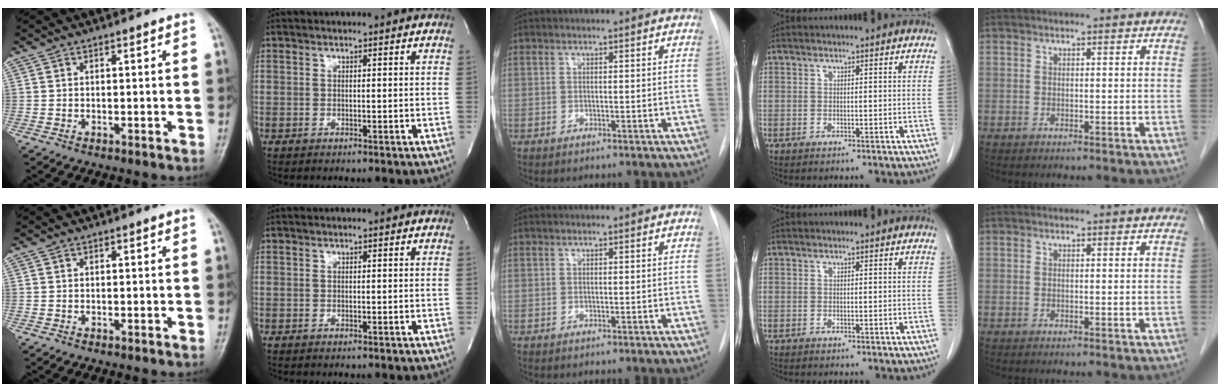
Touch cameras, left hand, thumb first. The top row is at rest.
{}